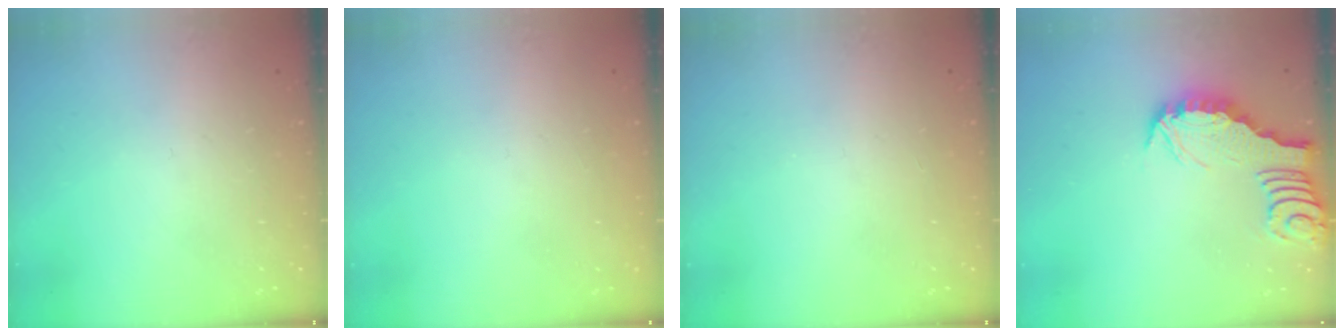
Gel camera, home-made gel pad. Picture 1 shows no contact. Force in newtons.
{"total": 0.0}
{"total": 1.9, "press": 1.7, "slide": 0.8}
{"total": 2.7, "press": 2.7, "slide": 0.3}